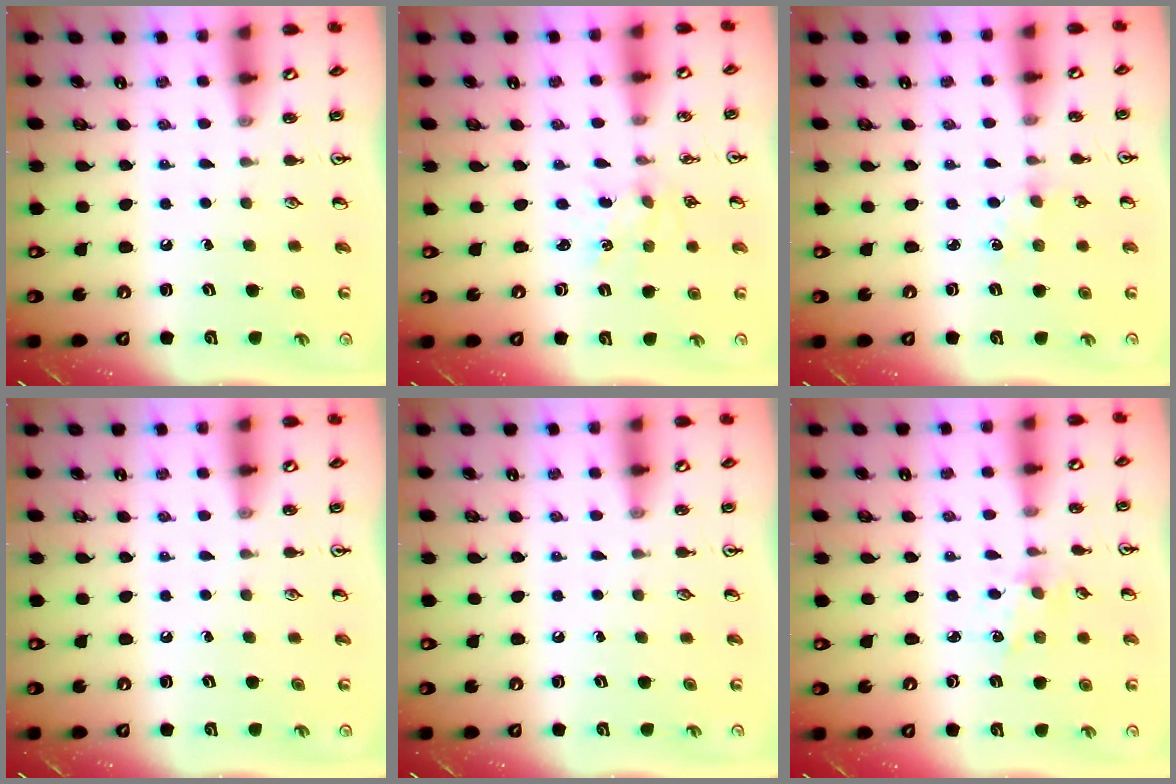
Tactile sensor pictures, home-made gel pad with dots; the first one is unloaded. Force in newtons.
{"total": 0.7, "press": 0.7, "slide": 0.1}
{"total": 1.3, "press": 1.3, "slide": 0.2}
{"total": 0.0}
{"total": 0.0}
{"total": 1.0, "press": 1.0, "slide": 0.2}